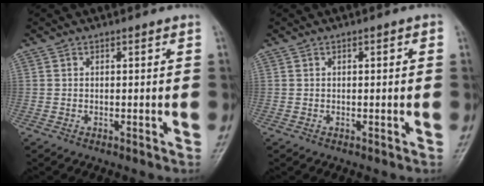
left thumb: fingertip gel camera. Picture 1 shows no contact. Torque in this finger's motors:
{"motor_torque": [-0.16, 0.02, -0.19, 0.09, 0.04]}